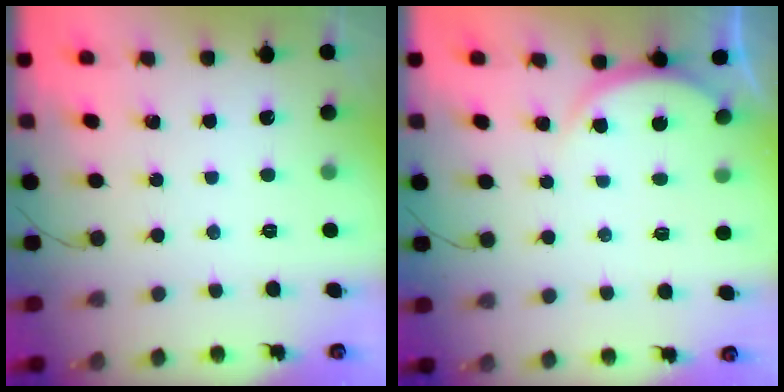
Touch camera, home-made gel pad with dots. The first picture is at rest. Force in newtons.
{"total": 3.4, "press": 3.3, "slide": 0.5}